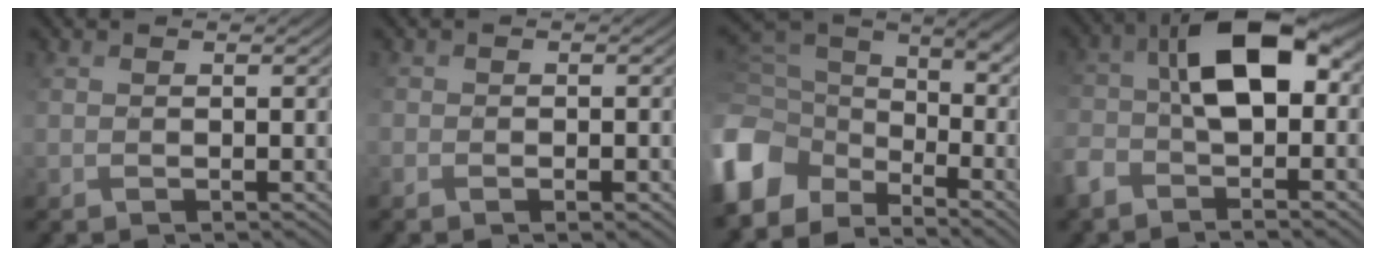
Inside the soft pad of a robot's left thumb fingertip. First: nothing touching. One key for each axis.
{"total": 2.1, "fx": -1.0, "fy": 1.4, "fz": 1.2, "tx": -0.023, "ty": -0.010, "tz": -0.014}
{"total": 11.8, "fx": -5.9, "fy": 7.9, "fz": 6.5, "tx": -0.189, "ty": -0.020, "tz": -0.113}
{"total": 11.5, "fx": -2.0, "fy": 5.8, "fz": 9.7, "tx": -0.193, "ty": 0.000, "tz": -0.050}